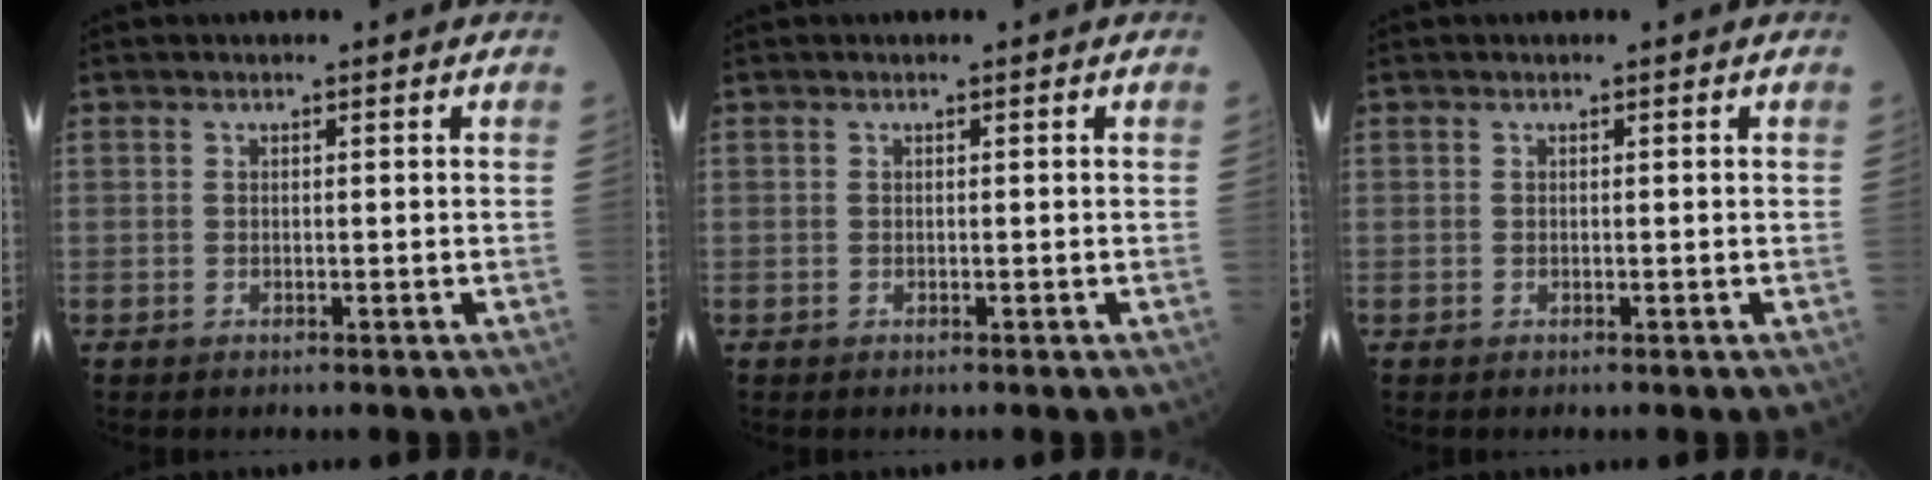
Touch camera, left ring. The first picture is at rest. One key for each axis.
{"total": 0.0}
{"total": 0.0}